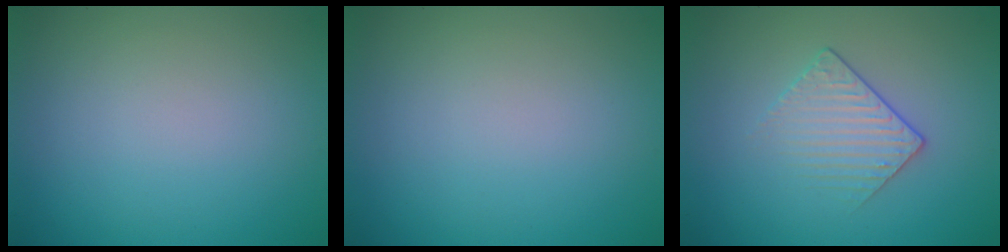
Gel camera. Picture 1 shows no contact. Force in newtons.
{"total": 0.0}
{"total": 1.9, "press": 1.6, "slide": 1.0}